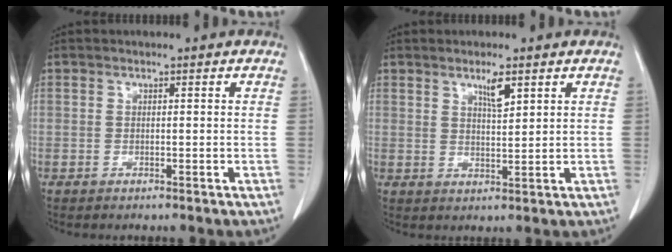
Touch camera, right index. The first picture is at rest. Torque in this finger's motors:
{"motor_torque": [0.26, 0.22, 0.04, 0.04]}